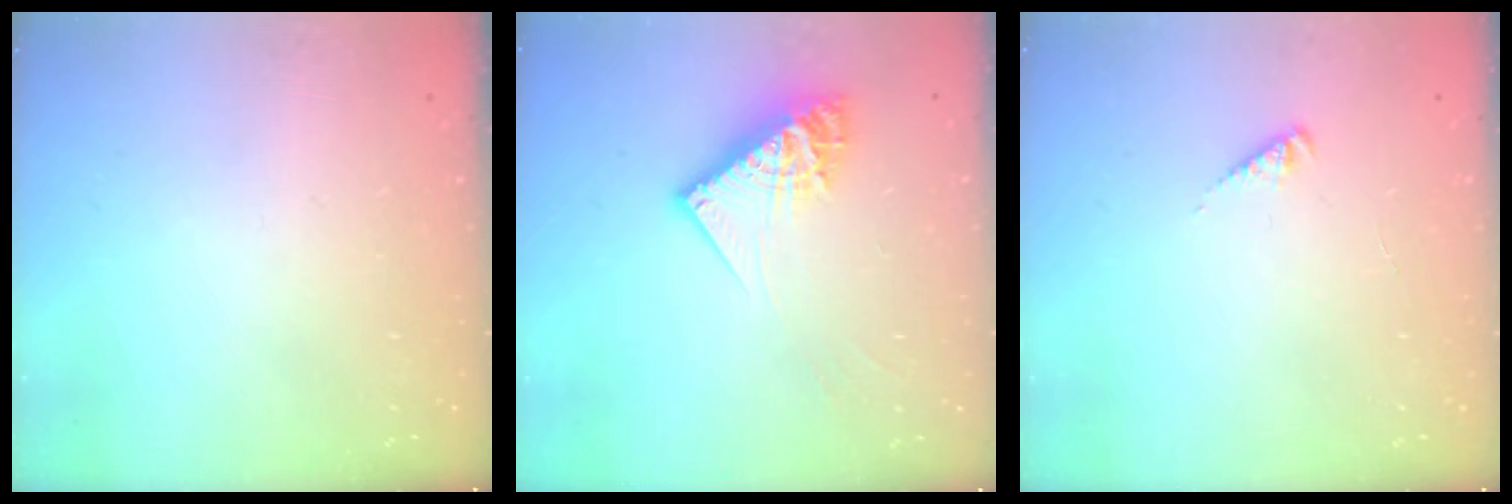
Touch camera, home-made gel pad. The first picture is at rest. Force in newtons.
{"total": 12.3, "press": 12.2, "slide": 1.2}
{"total": 1.9, "press": 1.8, "slide": 0.4}